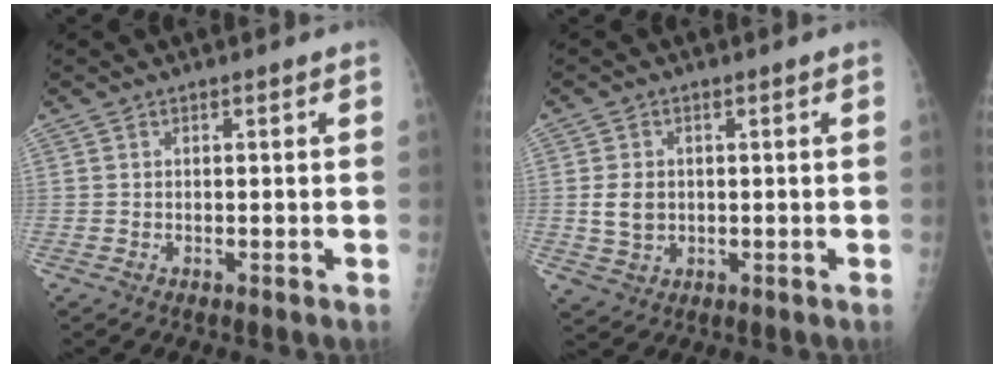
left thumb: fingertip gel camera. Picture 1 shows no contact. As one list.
[{"total": 5.1, "force": [0.2, 4.1, 3.0], "torque": [-0.043, -0.005, 0.014]}]